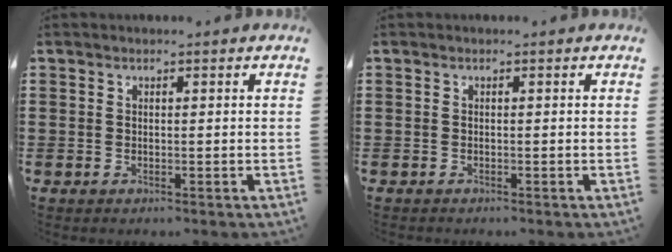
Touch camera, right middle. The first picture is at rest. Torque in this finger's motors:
{"motor_torque": [0.01, -0.01, 0.00, 0.02]}